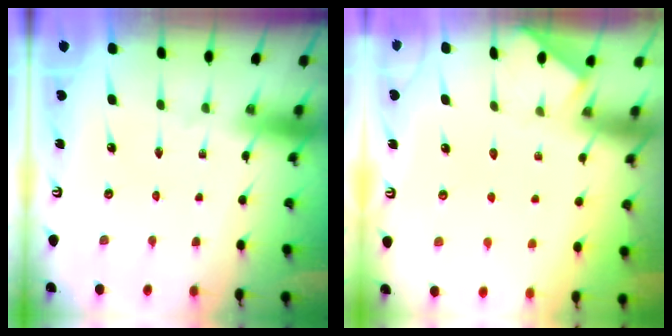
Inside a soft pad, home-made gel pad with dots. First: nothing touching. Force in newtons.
{"total": 1.2, "press": 1.2, "slide": 0.2}